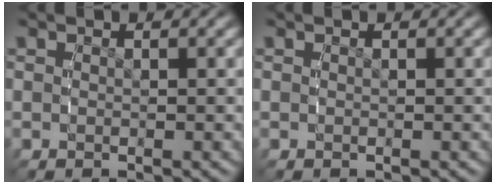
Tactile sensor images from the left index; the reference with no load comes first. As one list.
[{"total": 0.0}]